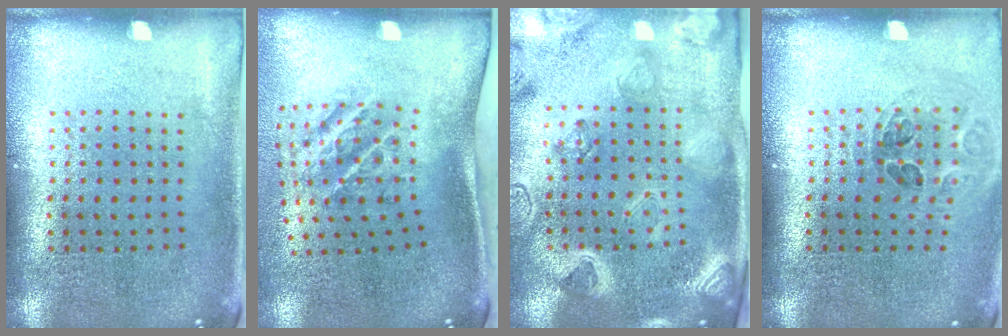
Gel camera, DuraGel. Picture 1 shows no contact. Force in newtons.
{"total": 2.3, "press": 1.3, "slide": 1.9}
{"total": 3.0, "press": 3.0, "slide": 0.5}
{"total": 1.0, "press": 1.0, "slide": 0.1}